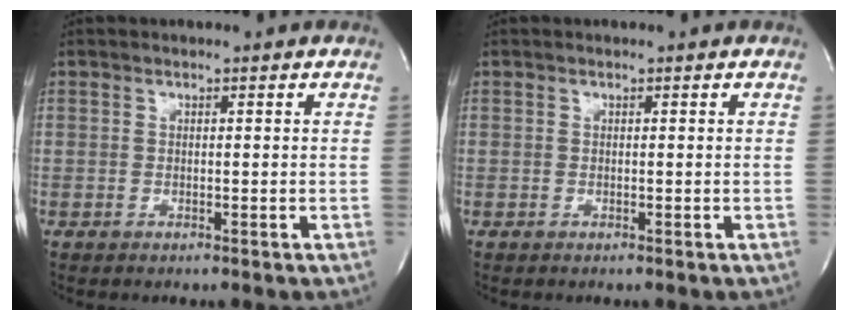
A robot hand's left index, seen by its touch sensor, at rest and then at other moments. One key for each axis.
{"total": 0.0}